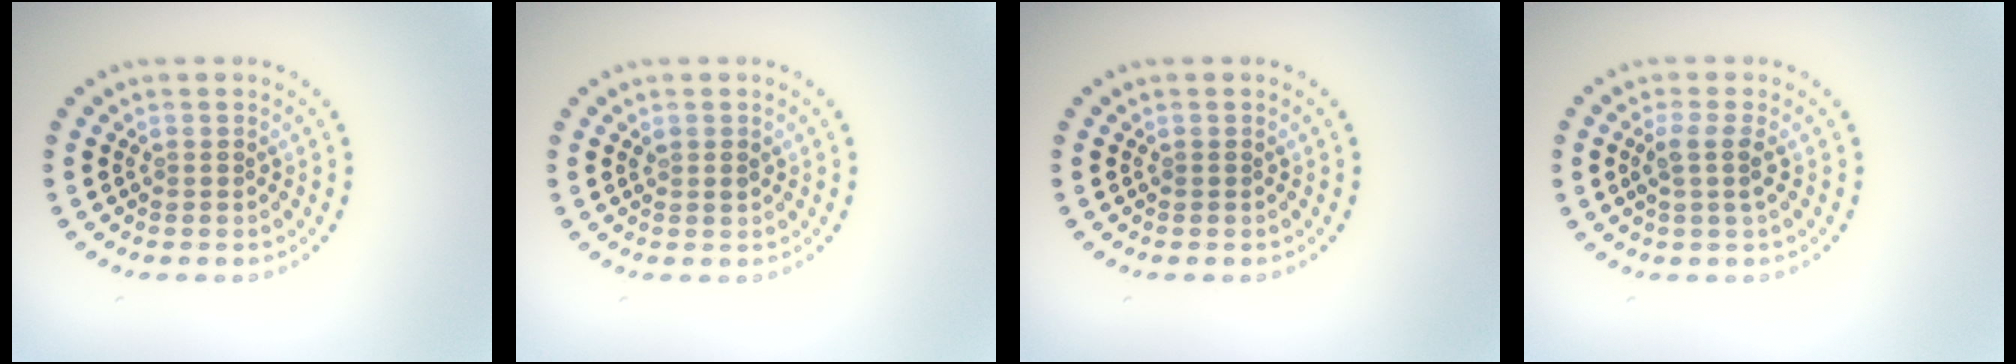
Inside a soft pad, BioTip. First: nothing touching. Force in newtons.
{"total": 0.8, "press": 0.8, "slide": 0.2}
{"total": 0.0}
{"total": 1.9, "press": 1.6, "slide": 1.1}